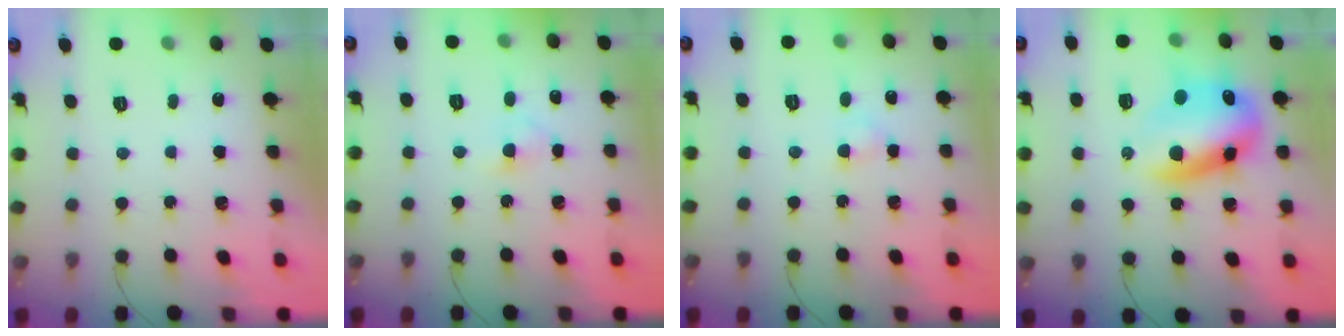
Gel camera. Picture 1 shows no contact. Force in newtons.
{"total": 2.8, "press": 2.6, "slide": 1.1}
{"total": 3.3, "press": 3.1, "slide": 1.2}
{"total": 13.9, "press": 13.7, "slide": 2.5}